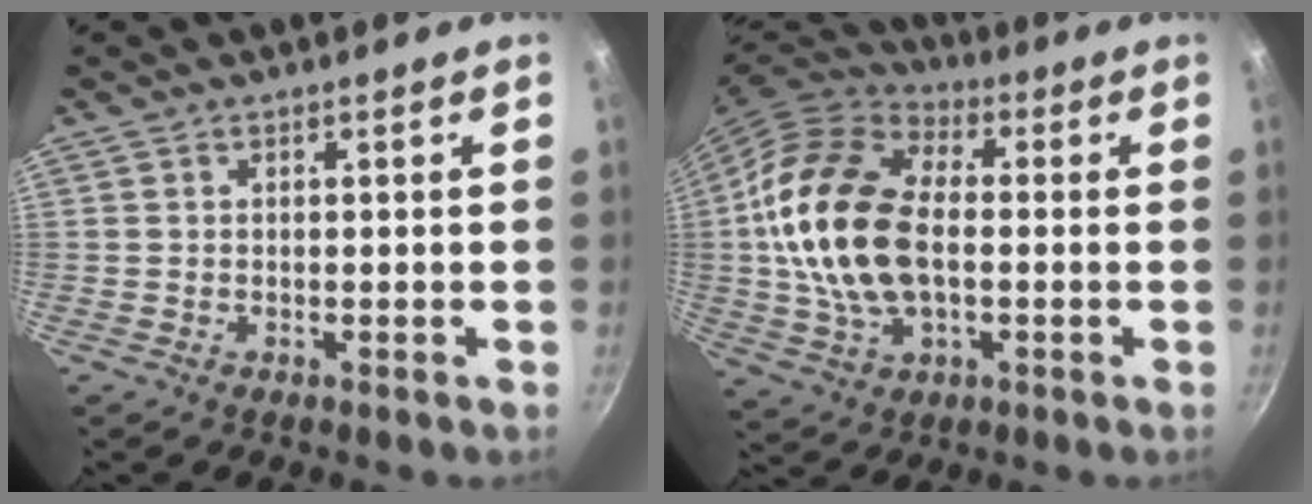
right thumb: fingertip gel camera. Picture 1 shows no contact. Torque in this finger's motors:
{"motor_torque": [-0.87, 2.13, 2.35, 0.16, 0.68]}